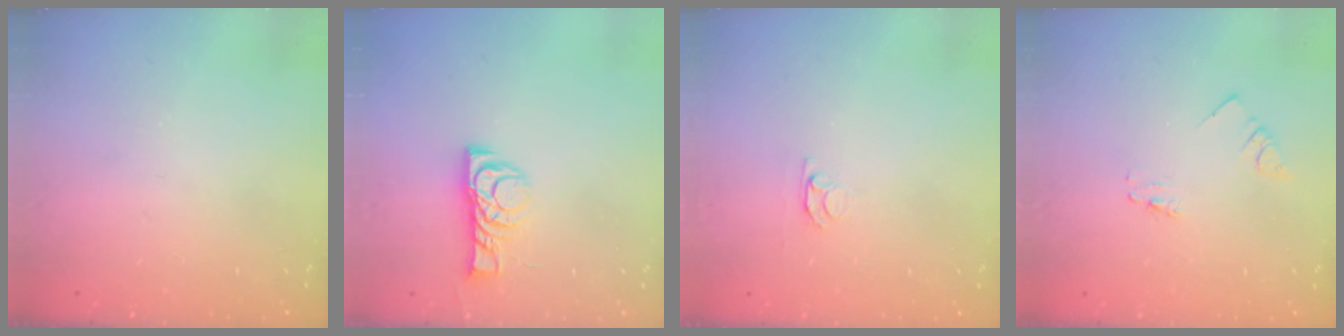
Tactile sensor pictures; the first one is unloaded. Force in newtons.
{"total": 8.1, "press": 8.1, "slide": 0.2}
{"total": 2.1, "press": 2.1, "slide": 0.2}
{"total": 0.0}